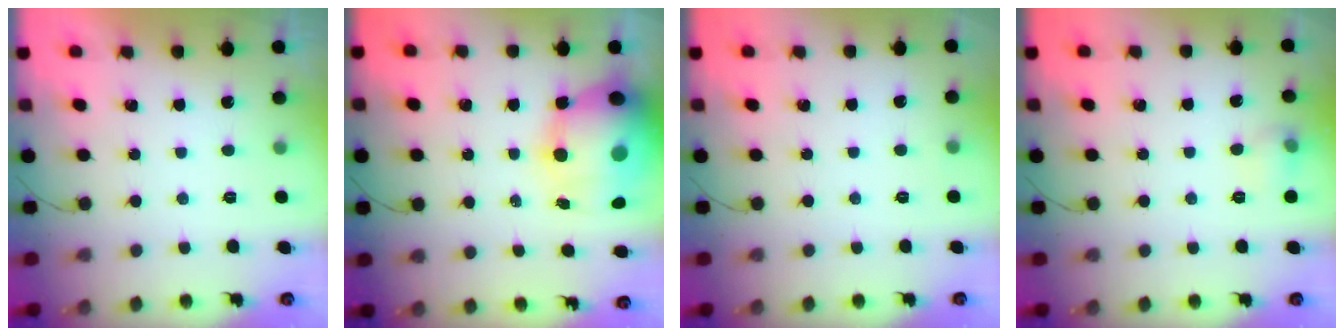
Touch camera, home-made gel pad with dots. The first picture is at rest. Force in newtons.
{"total": 20.3, "press": 19.7, "slide": 4.7}
{"total": 2.4, "press": 1.6, "slide": 1.8}
{"total": 6.3, "press": 6.1, "slide": 1.4}